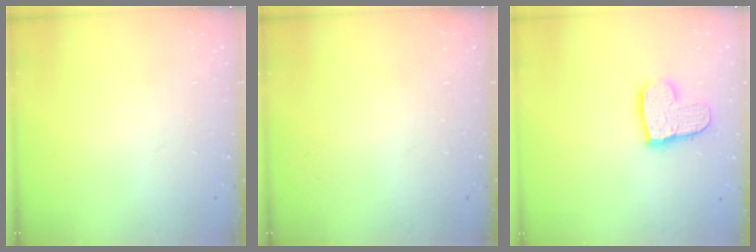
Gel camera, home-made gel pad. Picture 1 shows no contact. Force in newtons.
{"total": 0.0}
{"total": 12.2, "press": 12.2, "slide": 1.0}